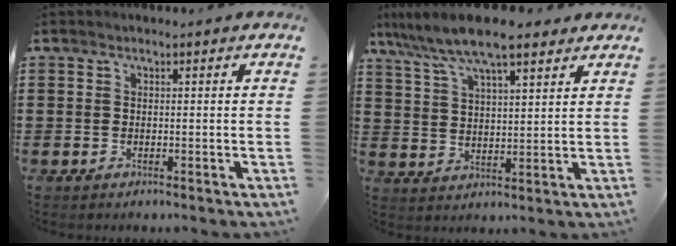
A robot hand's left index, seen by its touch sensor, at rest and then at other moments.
{"total": 9.1, "force": [7.2, 1.8, 5.3], "torque": [-0.123, -0.014, 0.129]}